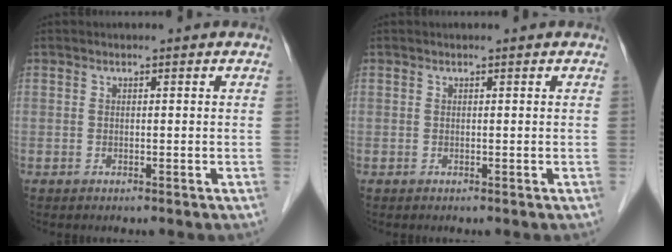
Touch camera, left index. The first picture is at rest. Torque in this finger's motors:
{"motor_torque": [0.14, -0.17, -0.08, -0.01]}